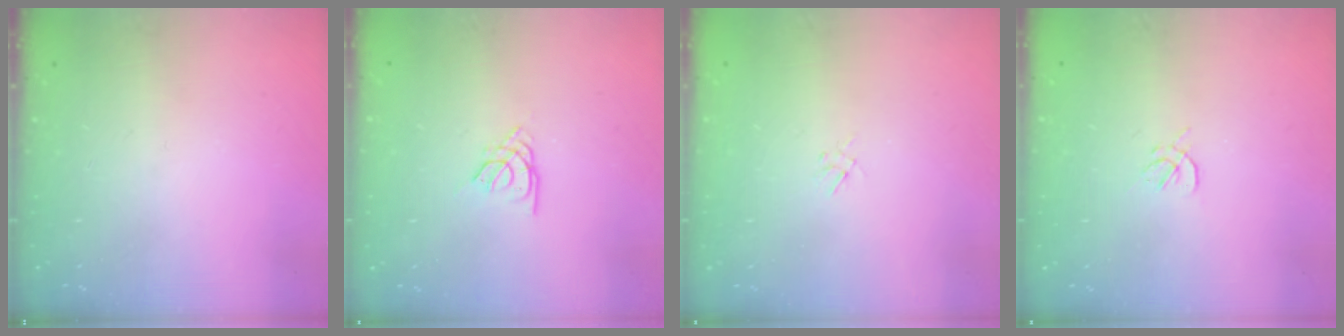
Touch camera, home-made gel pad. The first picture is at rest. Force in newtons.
{"total": 2.3, "press": 2.3, "slide": 0.5}
{"total": 1.0, "press": 0.9, "slide": 0.4}
{"total": 1.6, "press": 1.5, "slide": 0.6}